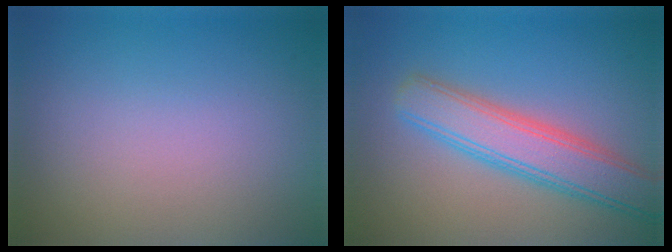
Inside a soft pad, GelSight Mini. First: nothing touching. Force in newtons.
{"total": 5.5, "press": 5.5, "slide": 0.2}